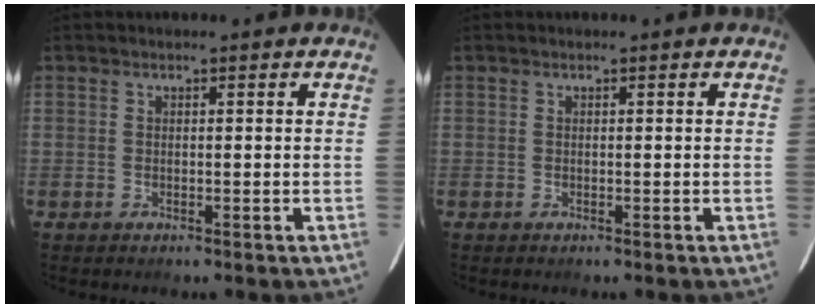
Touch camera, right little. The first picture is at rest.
{"total": 0.0}